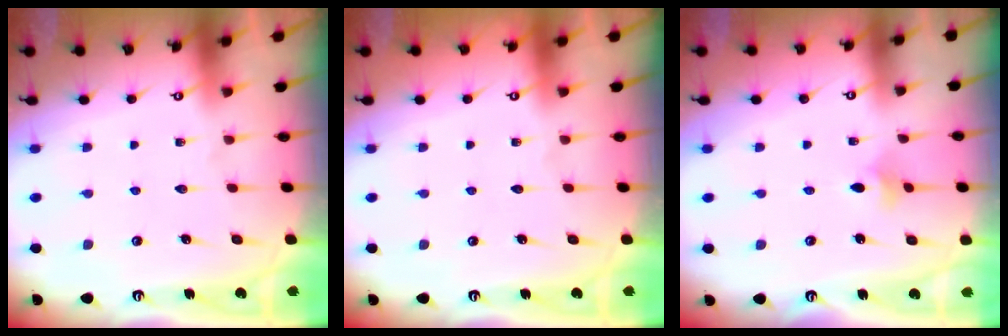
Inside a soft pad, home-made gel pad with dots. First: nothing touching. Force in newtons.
{"total": 0.0}
{"total": 2.6, "press": 2.5, "slide": 0.5}